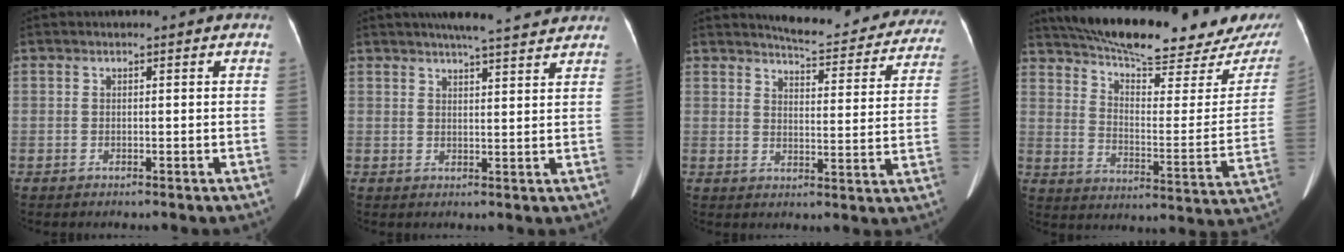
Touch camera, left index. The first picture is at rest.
{"total": 9.9, "force": [8.7, 0.8, 4.6], "torque": [-0.064, 0.017, 0.106]}
{"total": 16.7, "force": [15.6, 3.4, 4.9], "torque": [-0.044, -0.039, 0.172]}
{"total": 25.3, "force": [21.7, 3.8, 12.5], "torque": [-0.198, -0.048, 0.289]}